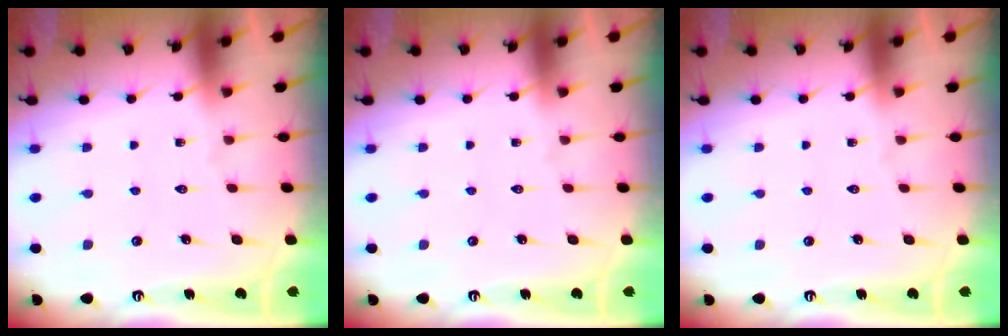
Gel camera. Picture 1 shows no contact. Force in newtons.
{"total": 0.0}
{"total": 0.0}